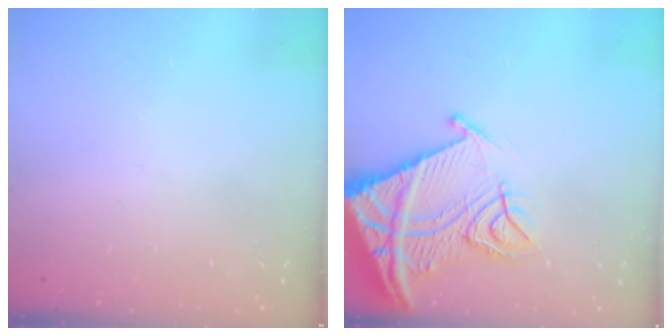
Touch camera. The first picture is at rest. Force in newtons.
{"total": 19.6, "press": 19.5, "slide": 2.1}